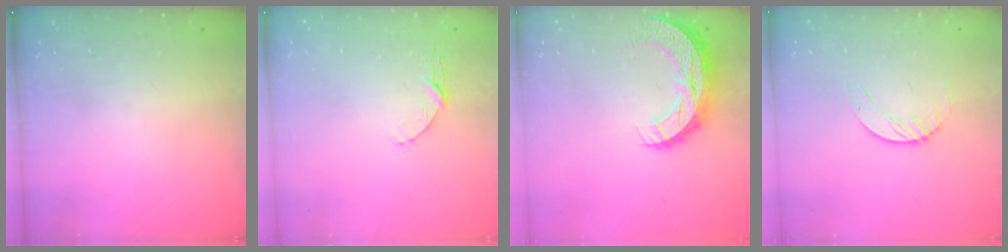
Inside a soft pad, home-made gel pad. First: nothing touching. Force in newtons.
{"total": 4.0, "press": 3.9, "slide": 0.4}
{"total": 11.7, "press": 11.6, "slide": 0.8}
{"total": 1.9, "press": 1.9, "slide": 0.2}